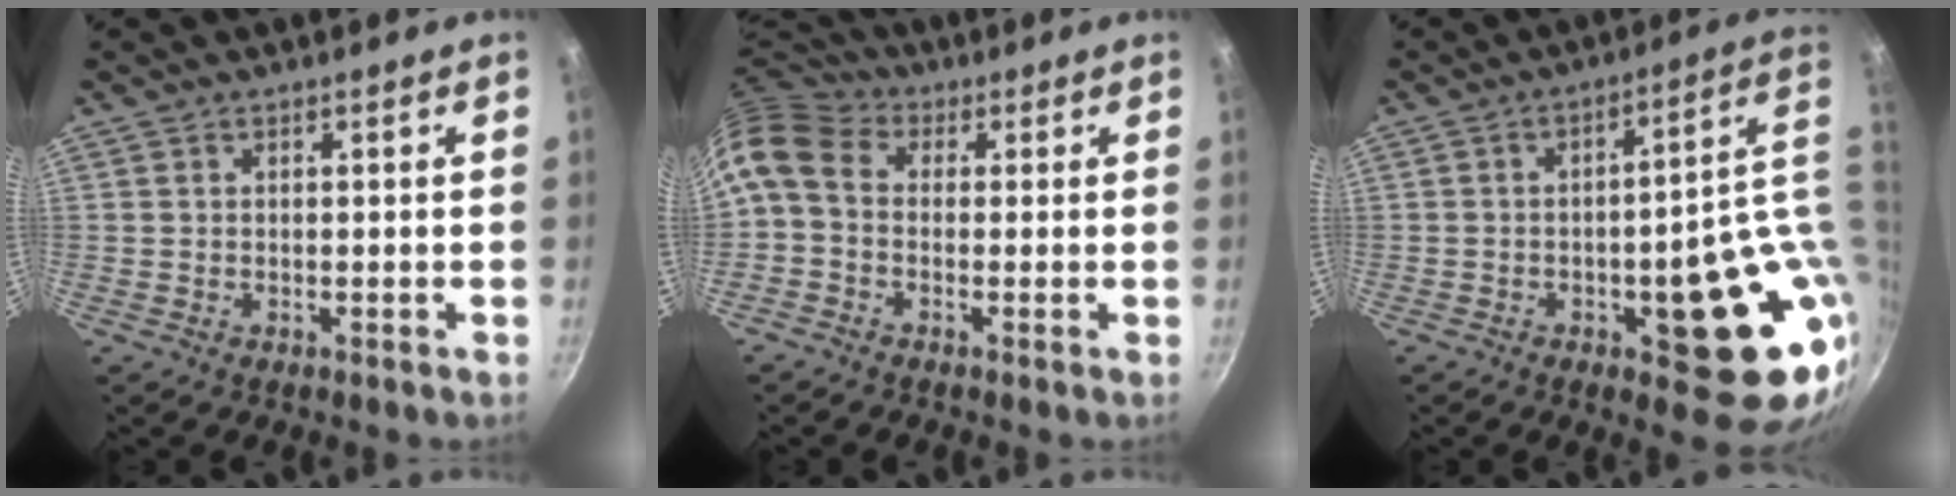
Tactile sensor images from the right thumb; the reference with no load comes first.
{"total": 9.6, "force": [0.3, 7.1, 6.5], "torque": [-0.134, 0.036, -0.012]}
{"total": 20.4, "force": [-1.2, 7.6, 18.8], "torque": [-0.184, 0.001, -0.005]}